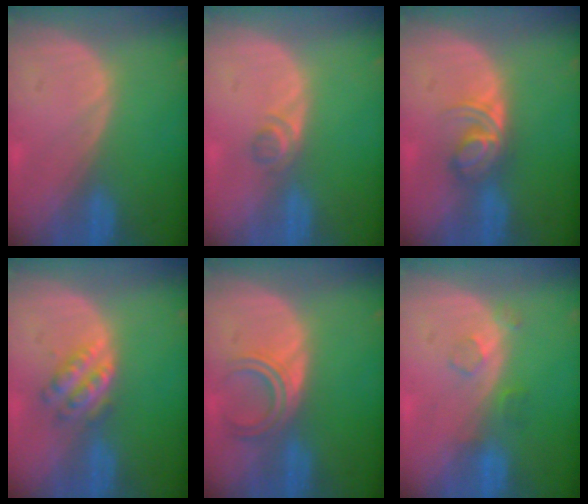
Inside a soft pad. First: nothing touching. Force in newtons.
{"total": 1.9, "press": 1.7, "slide": 0.8}
{"total": 5.7, "press": 4.7, "slide": 3.3}
{"total": 4.6, "press": 4.5, "slide": 1.0}
{"total": 4.4, "press": 4.1, "slide": 1.6}
{"total": 2.5, "press": 2.5, "slide": 0.3}